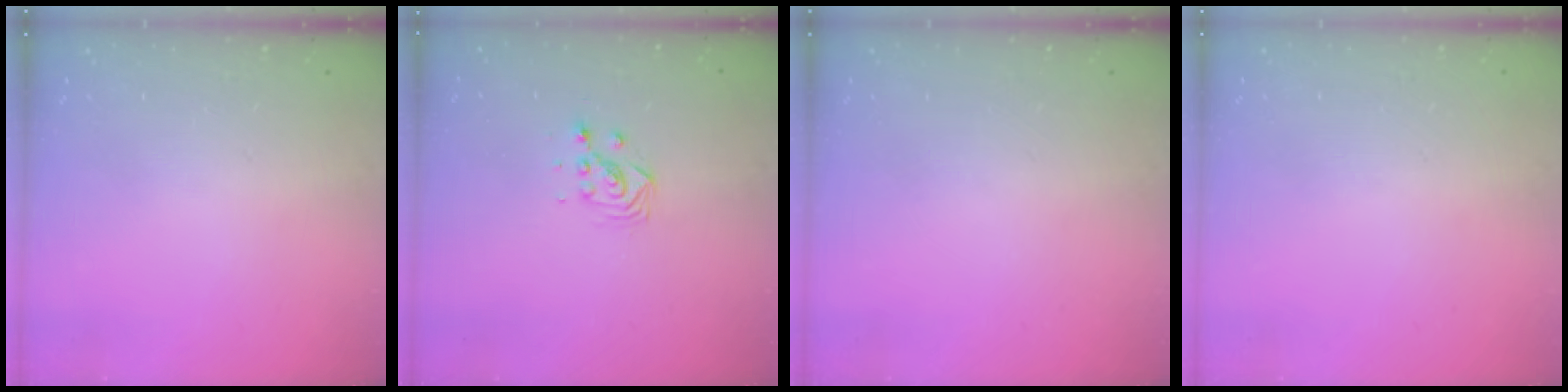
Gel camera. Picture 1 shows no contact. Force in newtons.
{"total": 3.2, "press": 3.2, "slide": 0.5}
{"total": 0.0}
{"total": 0.0}